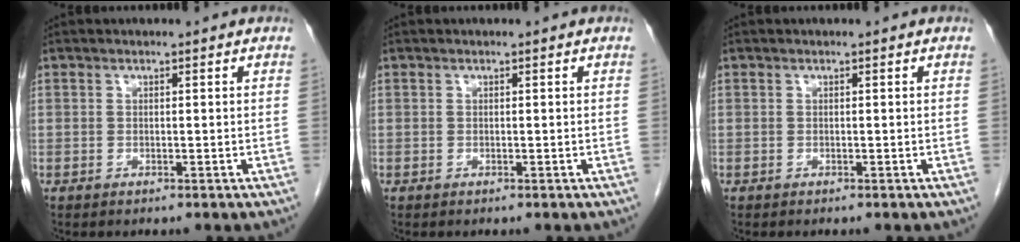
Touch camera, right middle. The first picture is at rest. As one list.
[{"total": 0.0}, {"total": 0.0}]